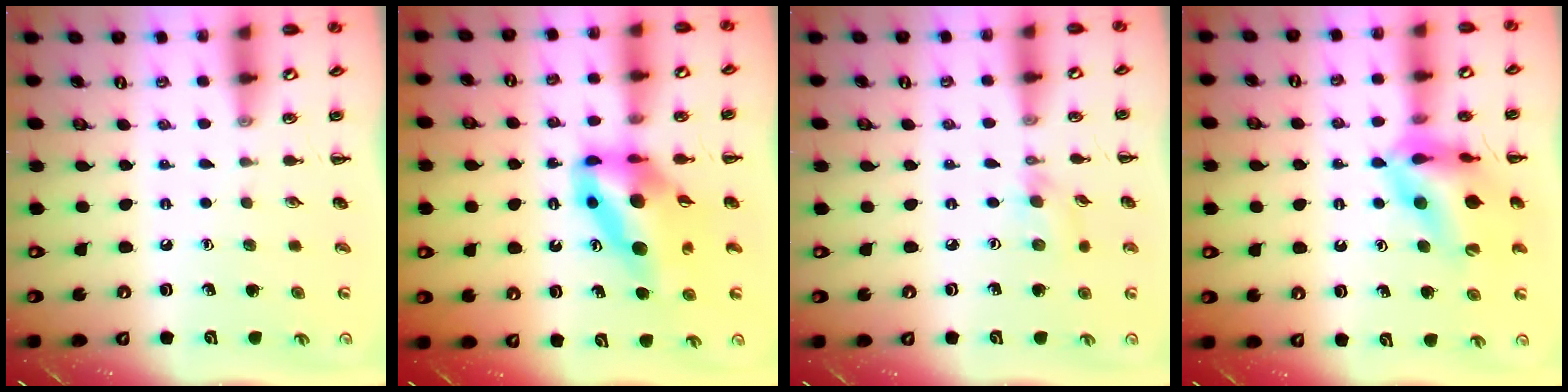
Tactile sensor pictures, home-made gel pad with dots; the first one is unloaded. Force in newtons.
{"total": 12.9, "press": 12.1, "slide": 4.5}
{"total": 3.7, "press": 3.5, "slide": 1.3}
{"total": 14.4, "press": 13.6, "slide": 4.8}